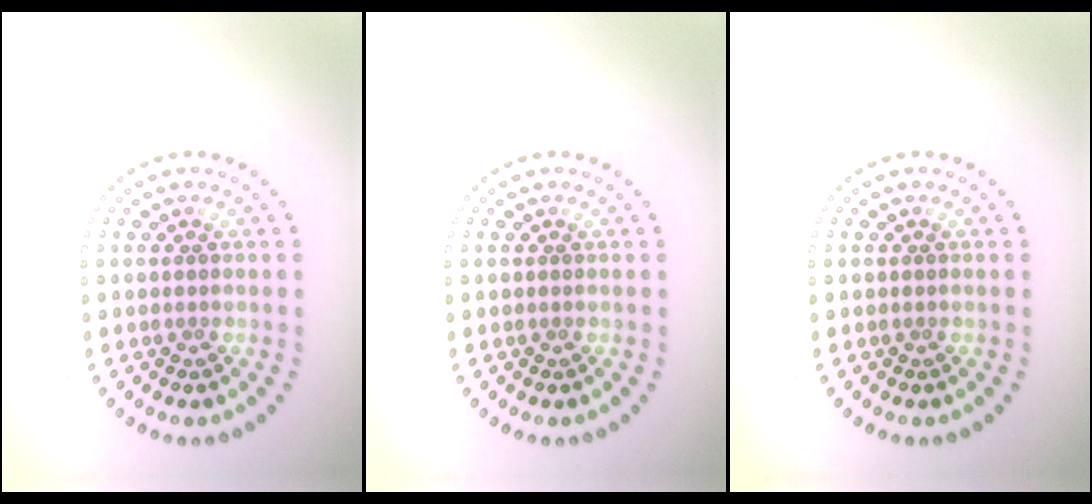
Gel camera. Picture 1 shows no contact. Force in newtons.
{"total": 0.0}
{"total": 0.0}